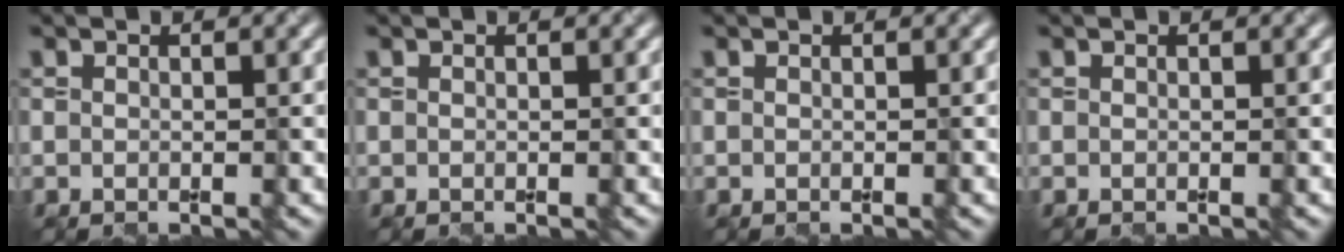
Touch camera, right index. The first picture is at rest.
{"total": 0.0}
{"total": 0.0}
{"total": 0.0}